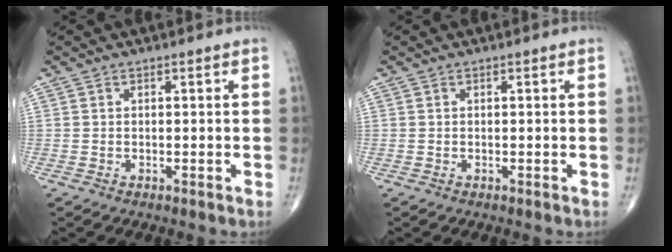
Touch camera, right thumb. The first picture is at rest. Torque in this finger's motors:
{"motor_torque": [0.02, 0.02, -0.04, 0.04, 0.00]}